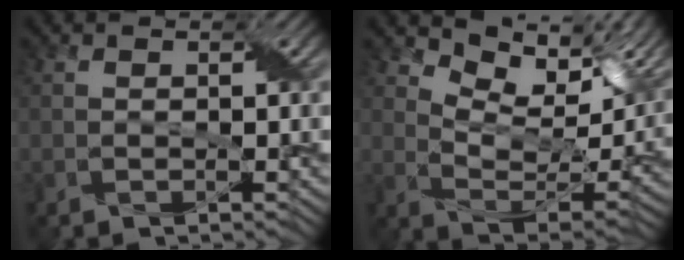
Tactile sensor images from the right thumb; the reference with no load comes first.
{"total": 12.2, "force": [7.6, 5.0, 8.2], "torque": [-0.159, 0.005, 0.138]}